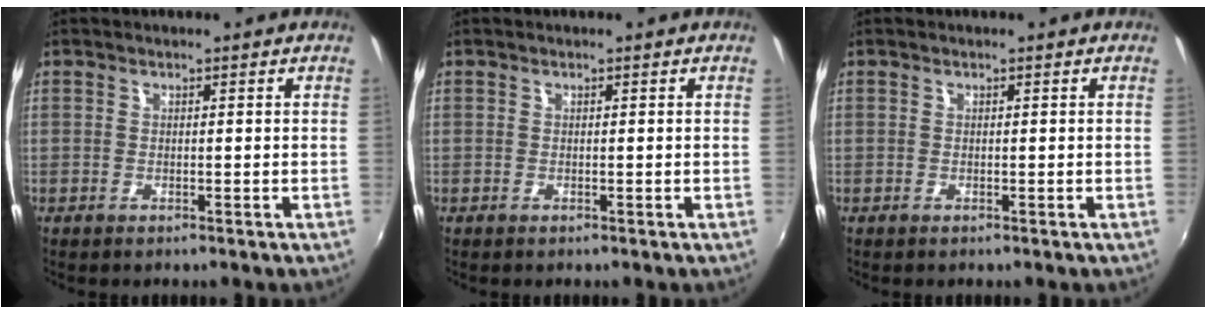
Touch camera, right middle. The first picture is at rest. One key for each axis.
{"total": 0.0}
{"total": 0.0}